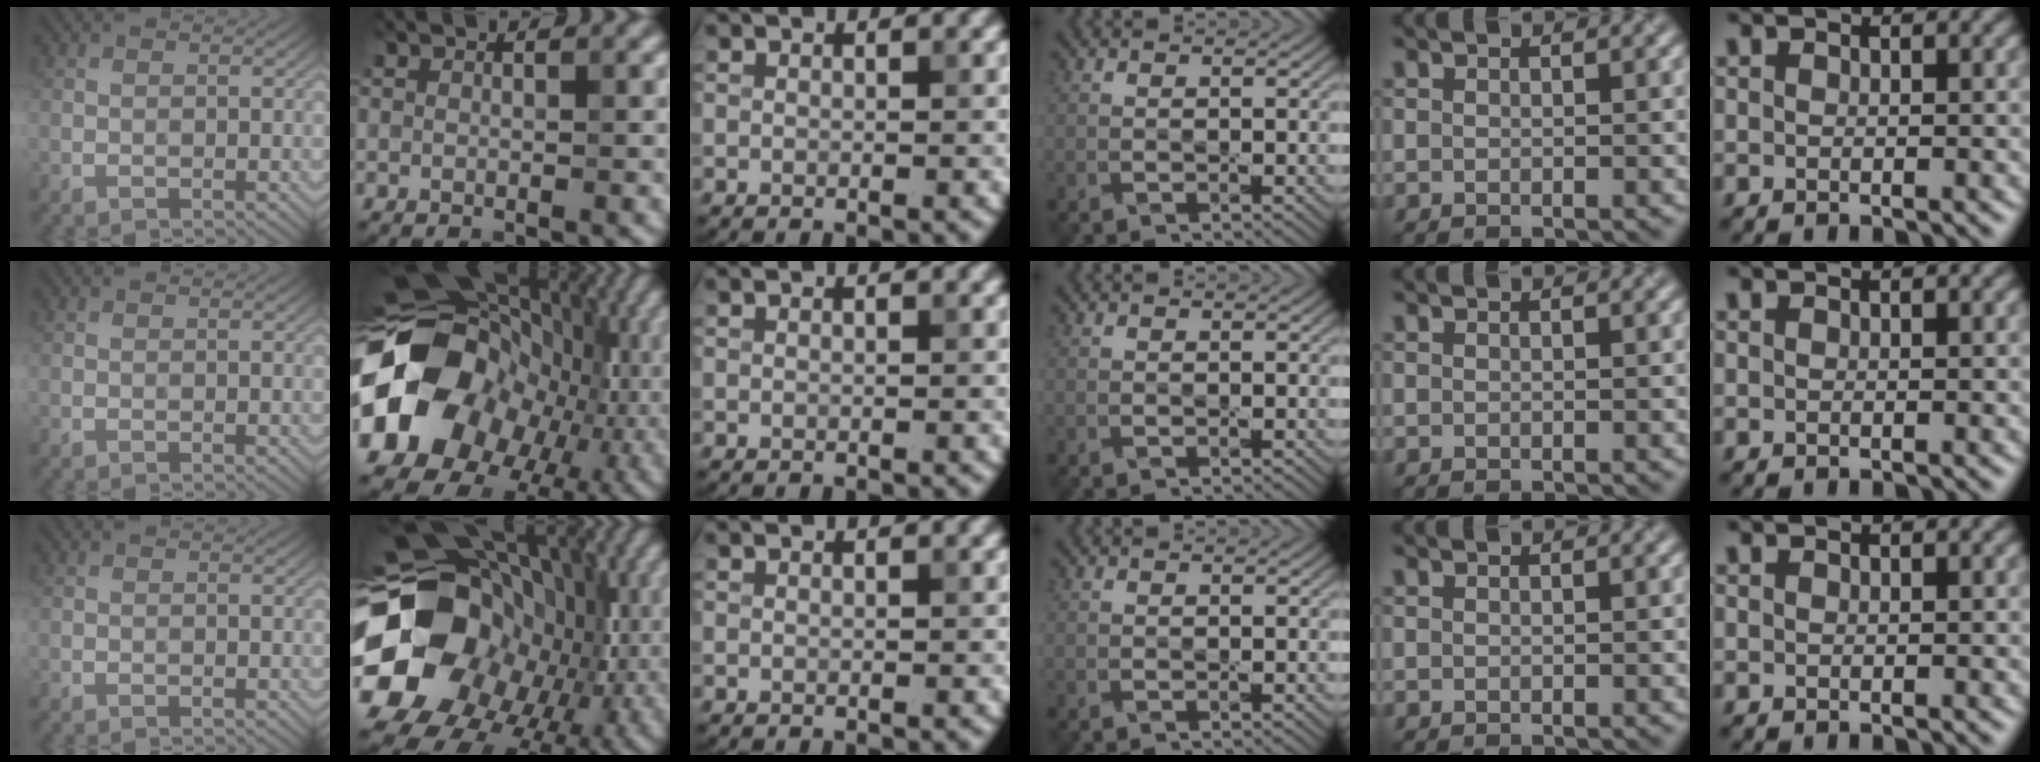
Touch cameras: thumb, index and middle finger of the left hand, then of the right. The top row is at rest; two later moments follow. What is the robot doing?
{"motion": "press", "object": "camera"}